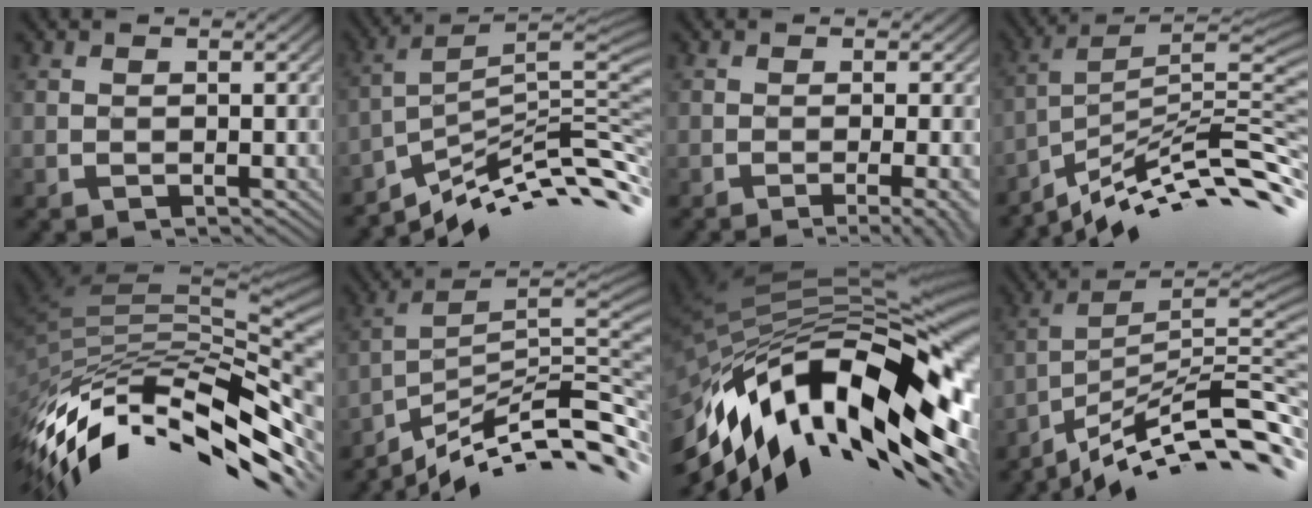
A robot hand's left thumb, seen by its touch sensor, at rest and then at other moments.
{"total": 10.8, "force": [-6.7, 2.1, 8.2], "torque": [-0.144, 0.013, -0.108]}
{"total": 5.2, "force": [-2.6, 1.0, 4.4], "torque": [-0.052, 0.008, -0.037]}
{"total": 11.6, "force": [-7.3, 2.4, 8.7], "torque": [-0.153, 0.014, -0.121]}
{"total": 16.1, "force": [-6.6, 6.8, 13.0], "torque": [-0.284, -0.020, -0.109]}
{"total": 11.8, "force": [-7.8, 2.2, 8.7], "torque": [-0.149, 0.011, -0.124]}
{"total": 18.6, "force": [-7.2, 8.1, 15.1], "torque": [-0.296, -0.015, -0.126]}
{"total": 12.8, "force": [-8.4, 2.2, 9.4], "torque": [-0.164, 0.010, -0.139]}